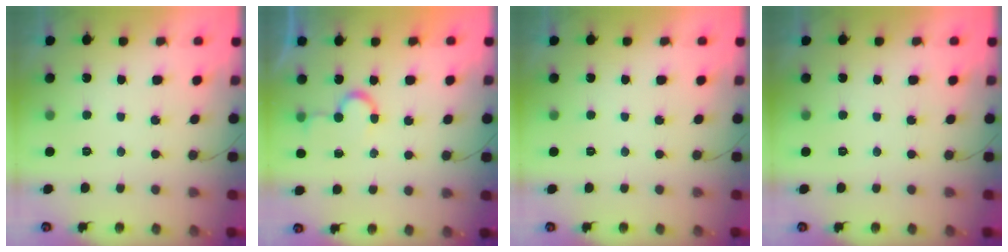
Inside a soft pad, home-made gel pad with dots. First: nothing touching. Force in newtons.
{"total": 5.4, "press": 5.4, "slide": 0.4}
{"total": 0.0}
{"total": 0.0}